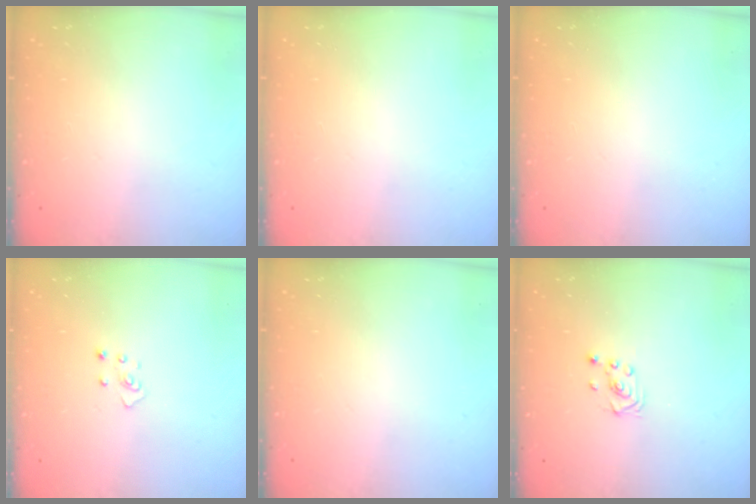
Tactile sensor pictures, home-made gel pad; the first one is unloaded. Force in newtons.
{"total": 0.0}
{"total": 0.0}
{"total": 2.5, "press": 2.4, "slide": 0.3}
{"total": 0.0}
{"total": 1.6, "press": 1.4, "slide": 0.9}